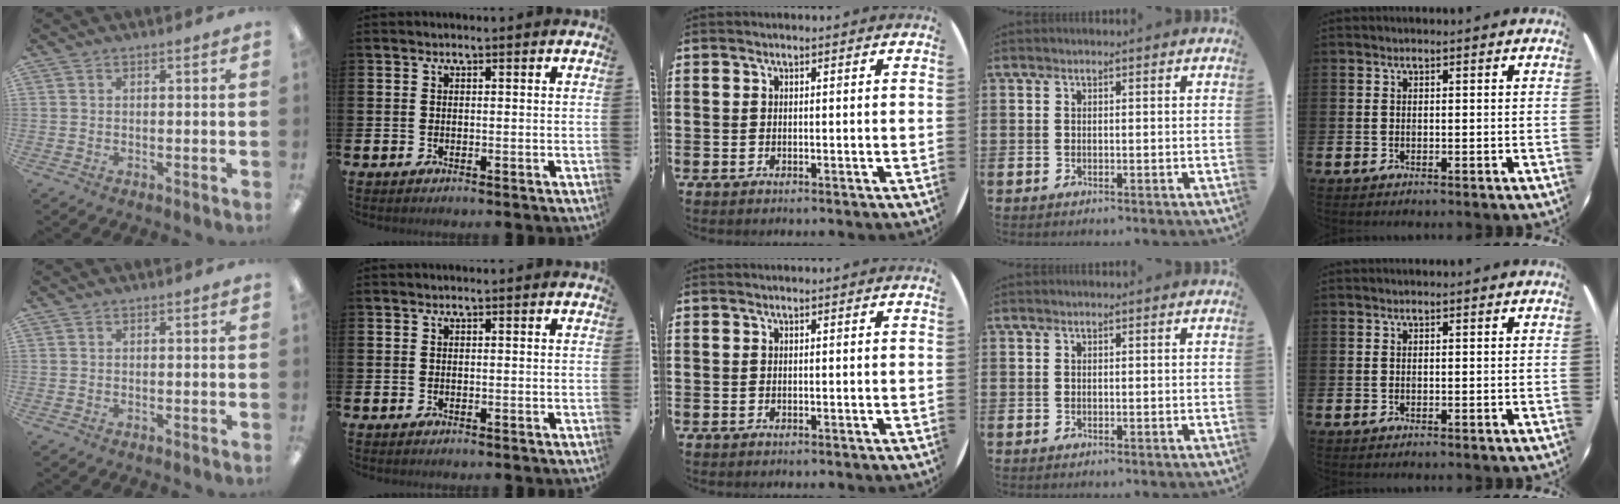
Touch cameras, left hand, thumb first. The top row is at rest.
{}